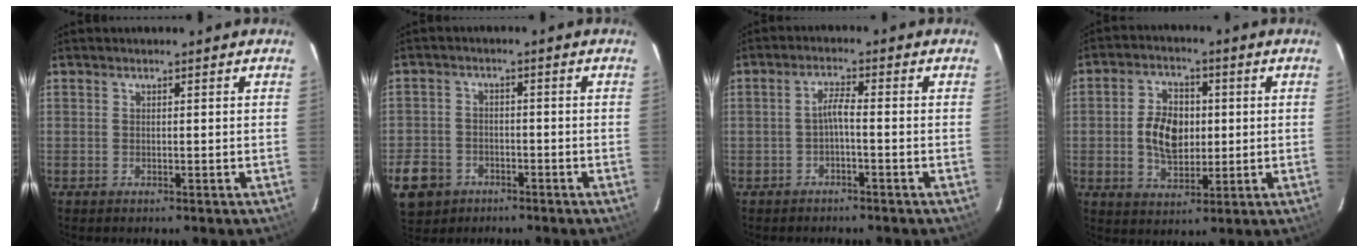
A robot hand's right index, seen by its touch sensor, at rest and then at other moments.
{"total": 9.2, "force": [-4.6, 7.3, 3.2], "torque": [-0.099, 0.014, -0.071]}
{"total": 2.4, "force": [-1.2, 0.1, 2.1], "torque": [-0.046, 0.007, -0.023]}
{"total": 9.0, "force": [0.0, 6.1, 6.7], "torque": [-0.129, 0.015, 0.005]}